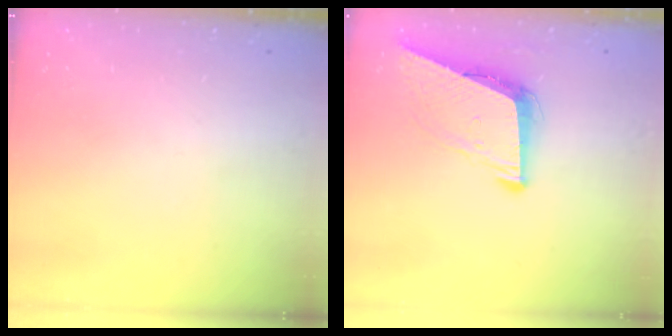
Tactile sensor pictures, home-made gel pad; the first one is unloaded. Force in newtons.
{"total": 9.1, "press": 8.2, "slide": 3.8}